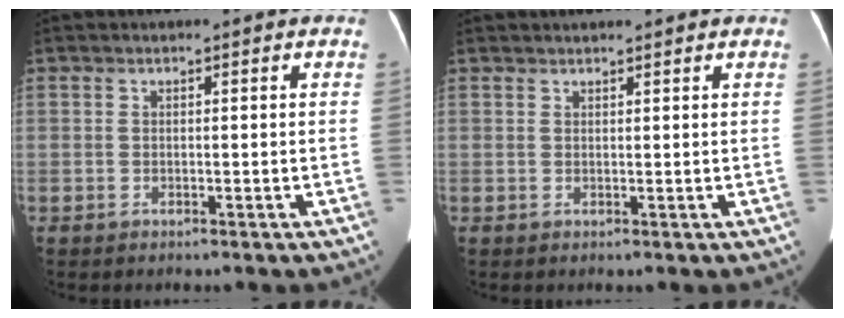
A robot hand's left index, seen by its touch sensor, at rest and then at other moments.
{"total": 2.8, "force": [2.6, 0.4, 0.9], "torque": [-0.009, 0.024, 0.038]}